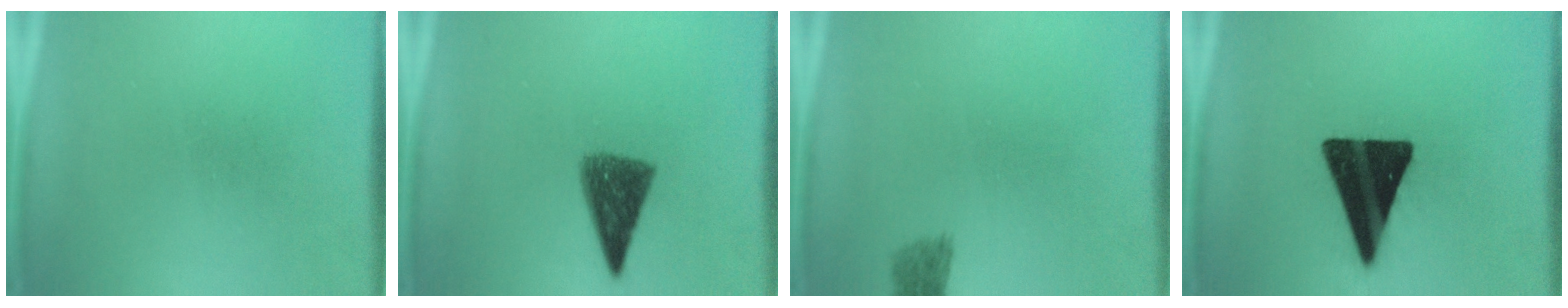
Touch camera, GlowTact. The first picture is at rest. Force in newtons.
{"total": 7.3}
{"total": 1.9}
{"total": 17.9}